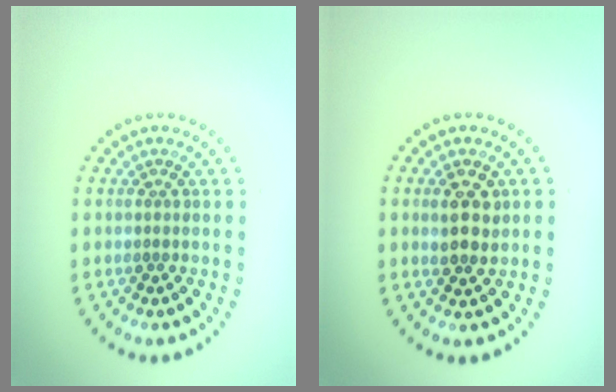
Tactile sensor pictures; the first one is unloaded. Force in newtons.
{"total": 2.5, "press": 2.4, "slide": 0.6}